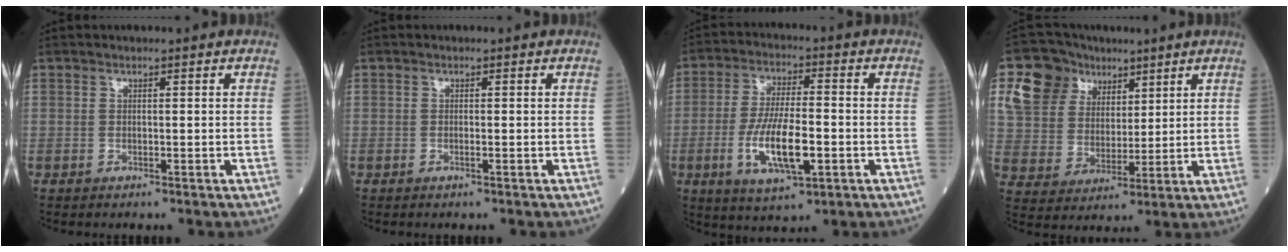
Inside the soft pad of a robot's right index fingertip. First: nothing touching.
{"total": 0.5, "force": [-0.2, 0.0, 0.5], "torque": [-0.011, 0.000, -0.005]}
{"total": 11.1, "force": [-3.0, 2.9, 10.3], "torque": [-0.205, -0.008, -0.050]}
{"total": 11.7, "force": [6.2, 9.2, 3.6], "torque": [-0.088, 0.040, 0.123]}